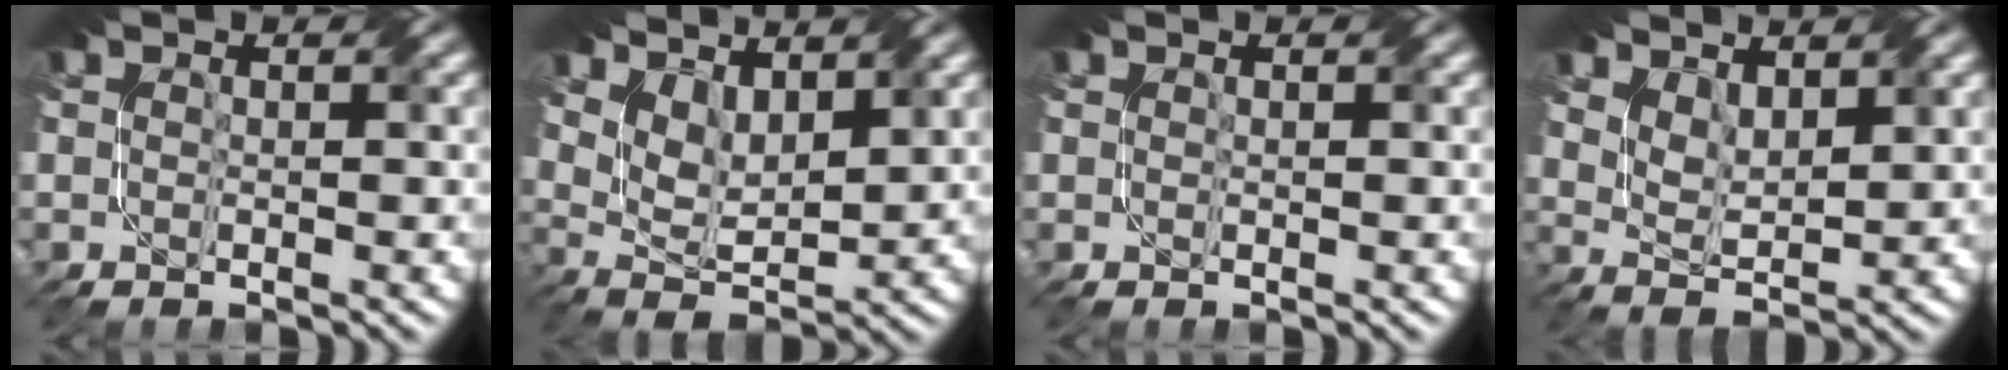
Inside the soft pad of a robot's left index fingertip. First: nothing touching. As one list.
[{"total": 5.4, "force": [3.7, 2.7, 2.9], "torque": [-0.069, 0.004, 0.064]}, {"total": 0.0}, {"total": 3.6, "force": [2.8, 1.5, 1.6], "torque": [-0.041, 0.000, 0.052]}]